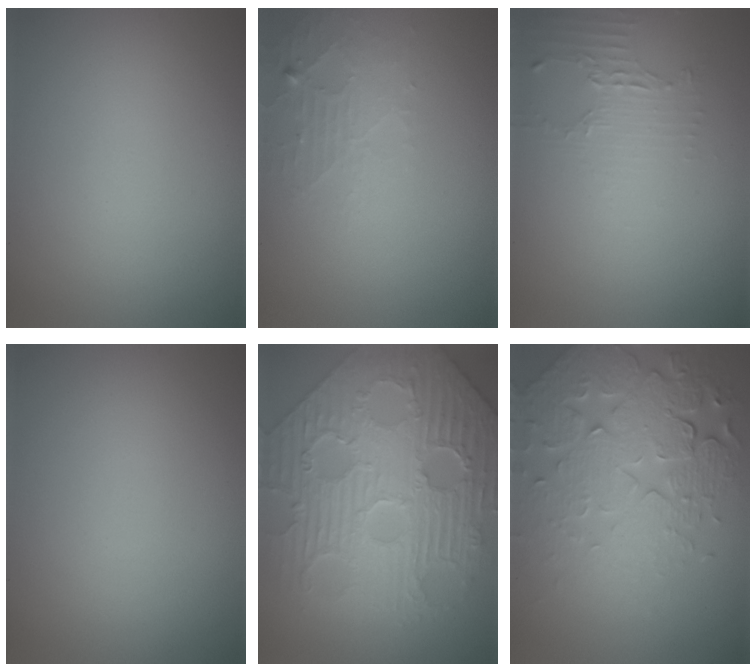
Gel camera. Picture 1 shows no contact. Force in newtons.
{"total": 2.2, "press": 2.2, "slide": 0.5}
{"total": 2.2, "press": 1.5, "slide": 1.5}
{"total": 0.0}
{"total": 11.5, "press": 7.9, "slide": 8.4}
{"total": 8.0, "press": 5.6, "slide": 5.6}